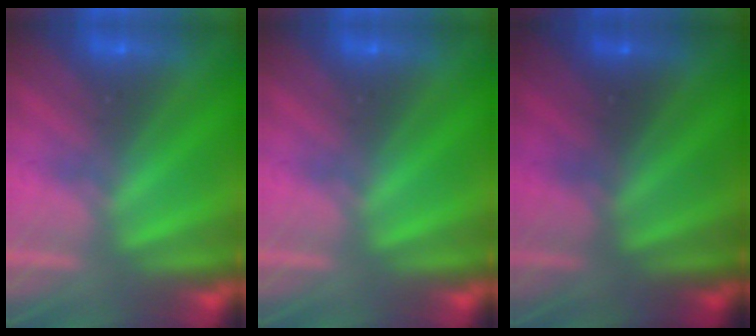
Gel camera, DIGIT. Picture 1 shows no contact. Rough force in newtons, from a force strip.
{"total": 0.0}
{"total": 2.4}